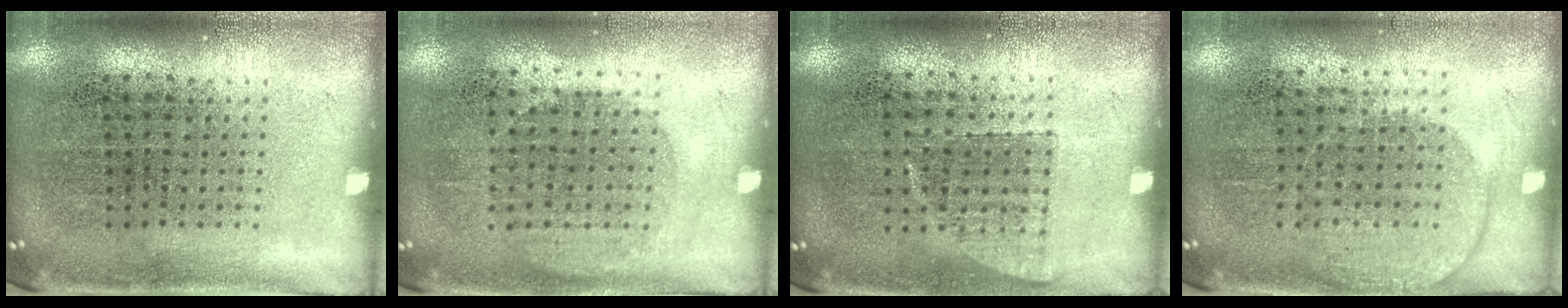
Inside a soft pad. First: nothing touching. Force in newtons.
{"total": 1.0, "press": 0.9, "slide": 0.5}
{"total": 0.7, "press": 0.7, "slide": 0.2}
{"total": 1.4, "press": 1.2, "slide": 0.6}